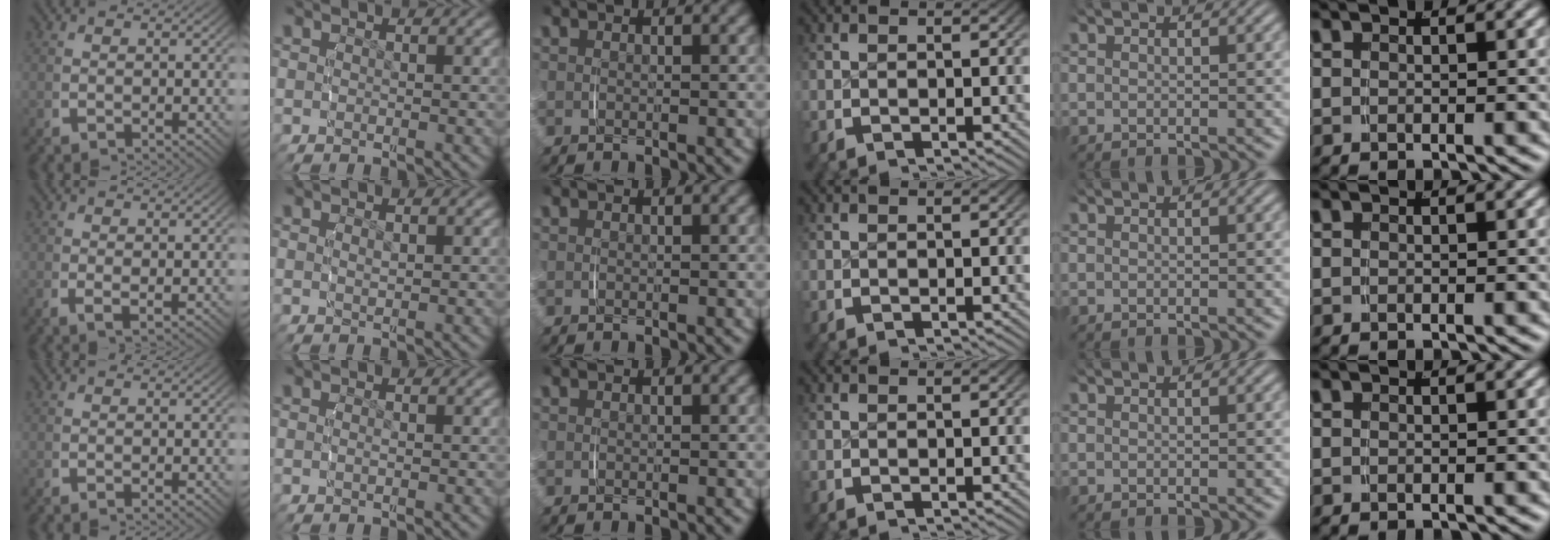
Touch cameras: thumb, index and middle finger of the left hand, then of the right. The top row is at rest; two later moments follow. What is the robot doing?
{"motion": "lift_and_place", "object": "pen bag"}